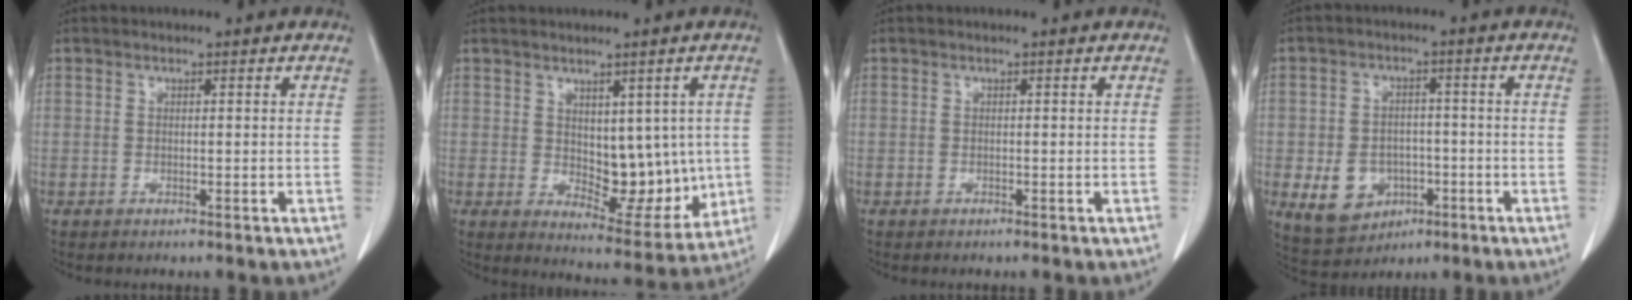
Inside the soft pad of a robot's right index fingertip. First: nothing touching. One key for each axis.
{"total": 9.9, "fx": 0.5, "fy": 5.5, "fz": 8.2, "tx": -0.093, "ty": -0.007, "tz": 0.028}
{"total": 0.0}
{"total": 7.8, "fx": -2.4, "fy": 6.3, "fz": 3.9, "tx": -0.072, "ty": 0.012, "tz": -0.022}